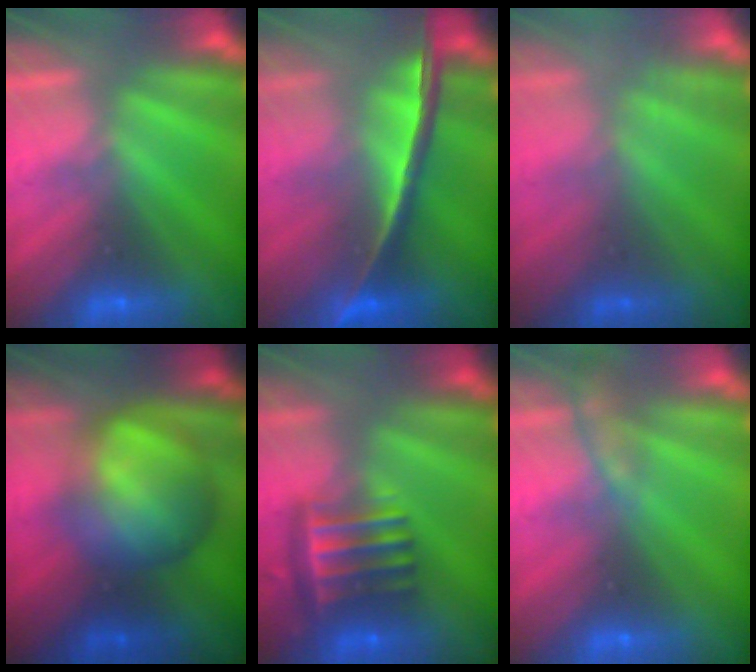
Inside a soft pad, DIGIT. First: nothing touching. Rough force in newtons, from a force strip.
{"total": 1.5}
{"total": 2.4}
{"total": 6.1}
{"total": 7.0}
{"total": 2.3}